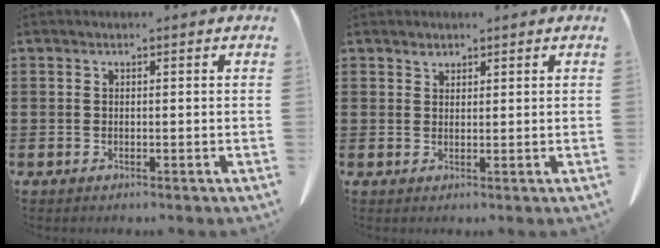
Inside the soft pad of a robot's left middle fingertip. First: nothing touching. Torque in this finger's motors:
{"motor_torque": [0.12, -0.04, -0.03, -0.01]}